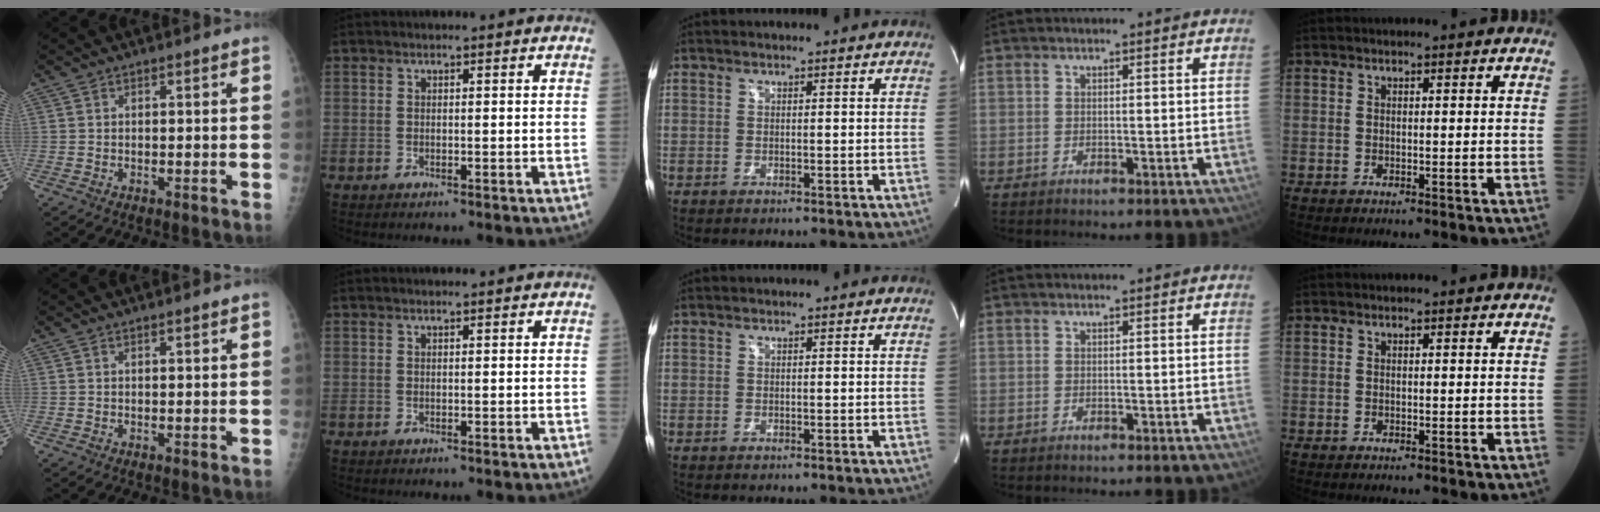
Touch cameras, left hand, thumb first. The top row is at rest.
{"thumb": {"total": 0.6, "force": [0.4, 0.1, 0.4], "torque": [-0.005, -0.002, 0.007]}, "index": {"total": 0.6, "force": [0.6, 0.0, 0.3], "torque": [-0.009, 0.006, 0.009]}}